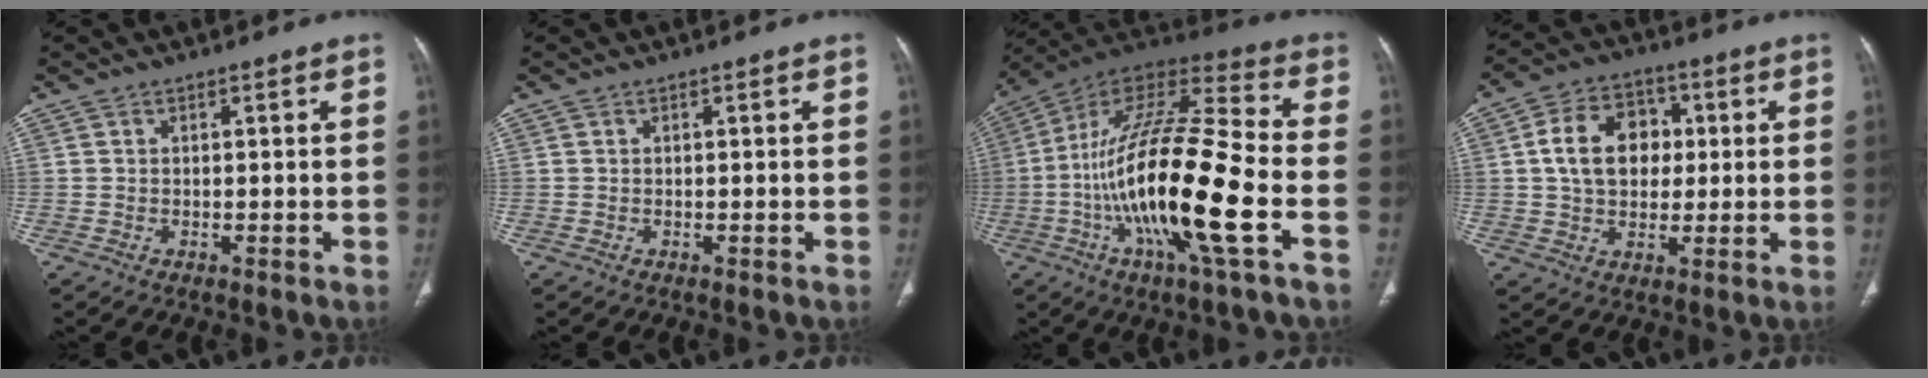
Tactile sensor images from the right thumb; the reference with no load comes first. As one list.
[{"total": 0.0}, {"total": 24.7, "force": [-6.0, 4.6, 23.5], "torque": [-0.462, 0.013, -0.111]}, {"total": 12.8, "force": [1.8, 9.4, 8.4], "torque": [-0.114, 0.013, 0.025]}]